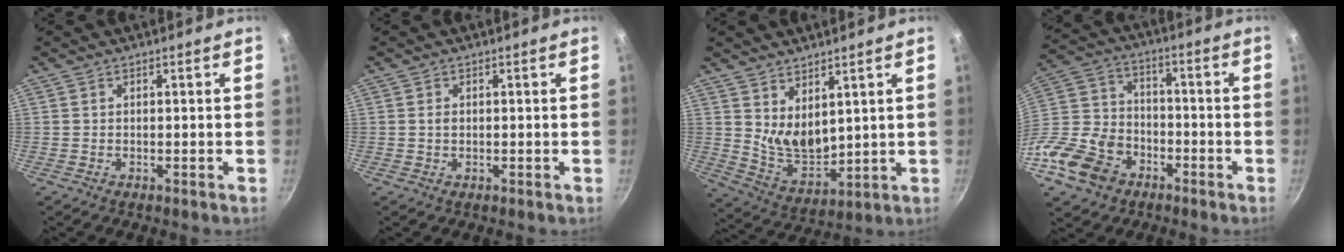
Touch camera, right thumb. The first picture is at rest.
{"total": 1.2, "force": [0.1, 0.8, 0.8], "torque": [-0.012, 0.000, 0.000]}
{"total": 8.5, "force": [4.2, 4.6, 5.7], "torque": [-0.084, -0.054, 0.094]}
{"total": 17.9, "force": [-8.9, 13.0, 8.6], "torque": [-0.177, 0.056, -0.171]}